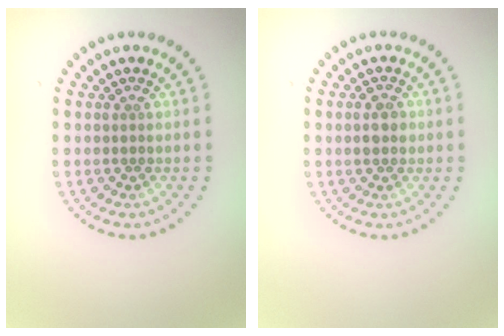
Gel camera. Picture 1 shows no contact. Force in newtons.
{"total": 2.4, "press": 2.4, "slide": 0.2}